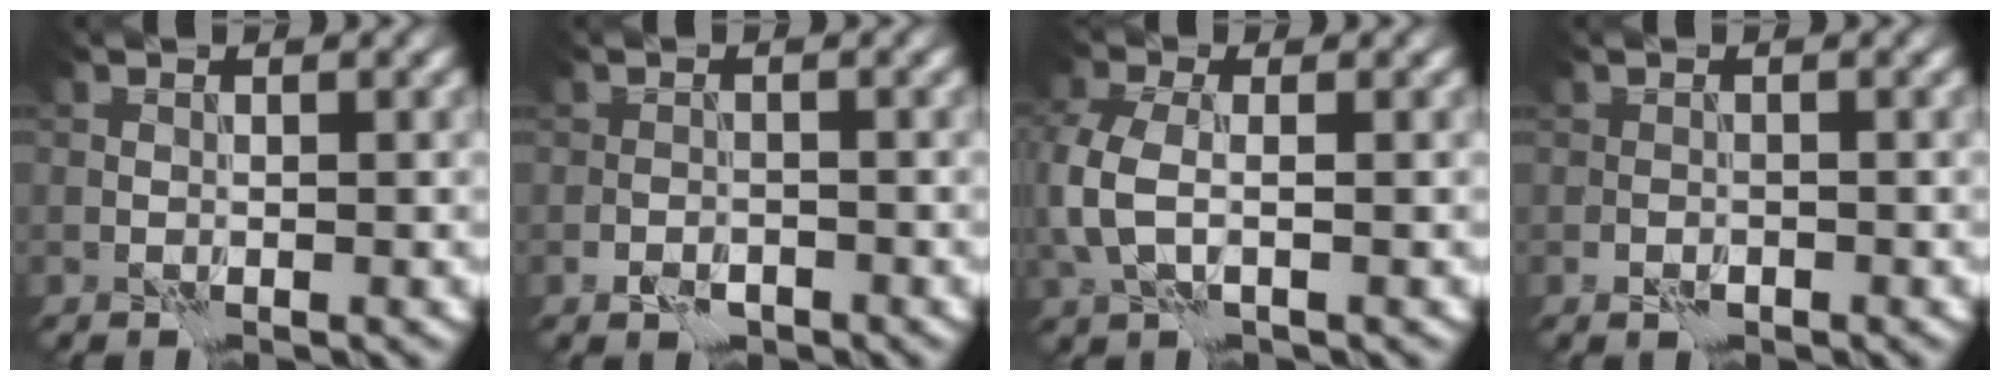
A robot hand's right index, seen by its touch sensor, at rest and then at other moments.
{"total": 1.5, "force": [-0.8, 1.0, 0.8], "torque": [-0.016, 0.002, -0.017]}
{"total": 4.4, "force": [0.0, 2.7, 3.5], "torque": [-0.098, 0.002, -0.006]}
{"total": 0.8, "force": [-0.3, 0.6, 0.4], "torque": [-0.009, -0.001, -0.007]}